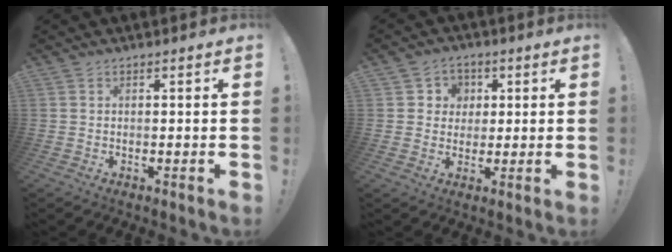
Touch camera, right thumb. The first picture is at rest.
{"total": 5.7, "force": [0.5, 5.6, 0.9], "torque": [-0.014, 0.000, 0.012]}